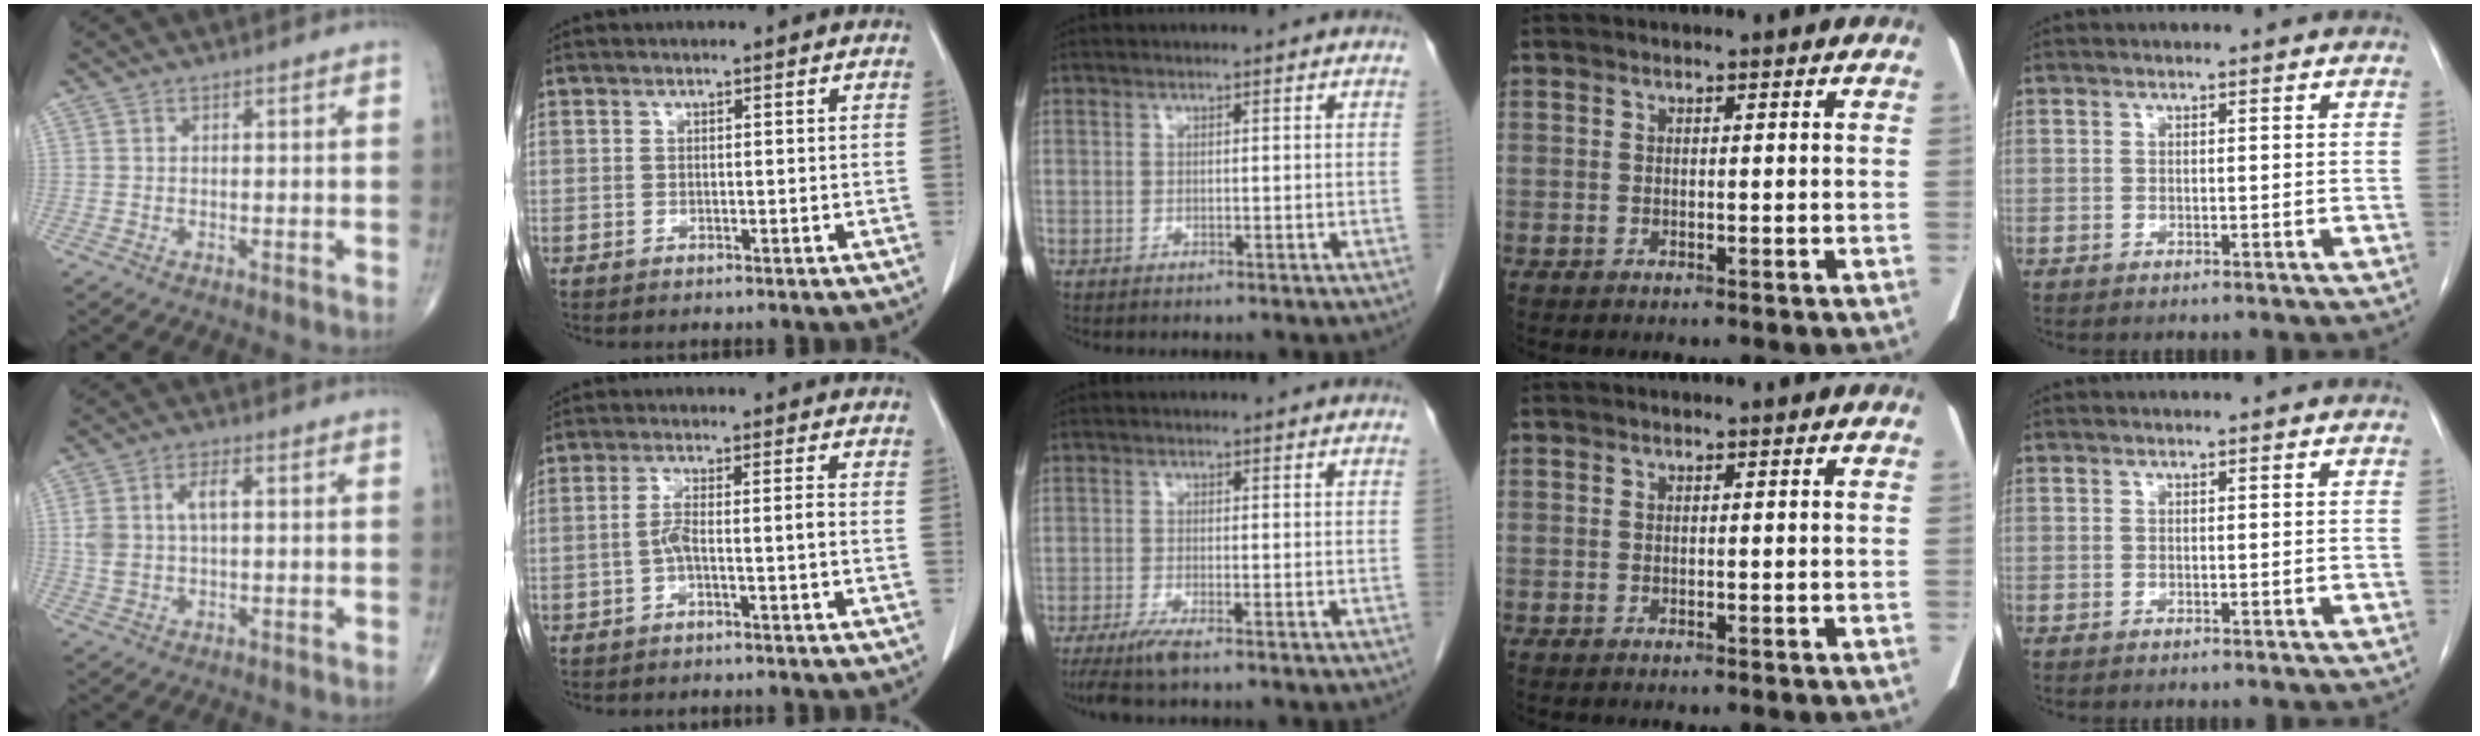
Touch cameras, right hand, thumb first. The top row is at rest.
{"thumb": {"total": 6.4, "force": [1.1, 3.4, 5.3], "torque": [-0.109, 0.012, 0.024]}, "index": {"total": 3.6, "force": [-1.2, 0.2, 3.4], "torque": [-0.065, 0.011, -0.023]}, "middle": {"total": 3.6, "force": [-2.5, 0.1, 2.6], "torque": [-0.053, -0.012, -0.050]}}